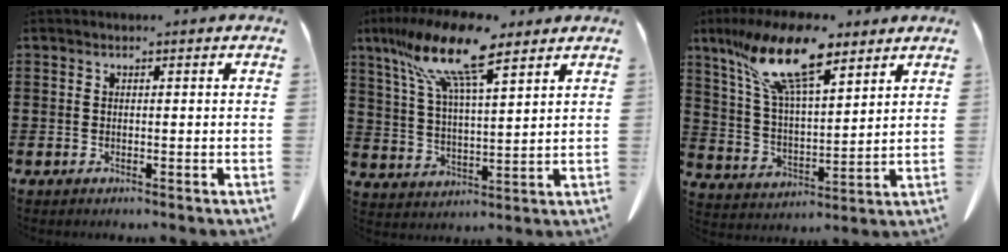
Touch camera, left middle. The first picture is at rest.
{"total": 13.3, "force": [9.3, 2.8, 9.1], "torque": [-0.206, -0.032, 0.159]}
{"total": 15.2, "force": [10.0, 4.5, 10.5], "torque": [-0.238, -0.024, 0.173]}